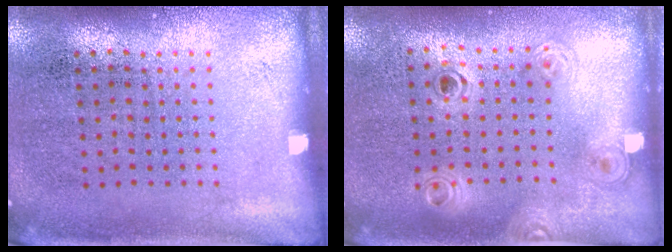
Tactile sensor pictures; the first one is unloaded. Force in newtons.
{"total": 1.1, "press": 1.0, "slide": 0.4}